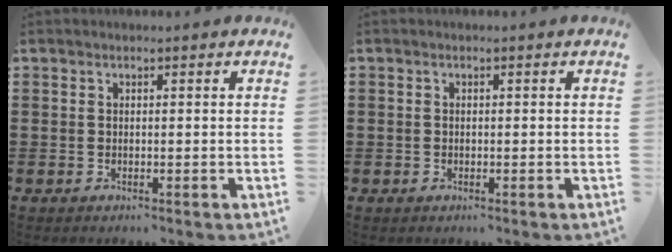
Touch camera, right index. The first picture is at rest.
{"total": 0.7, "force": [-0.4, 0.5, 0.1], "torque": [-0.003, 0.002, -0.010]}